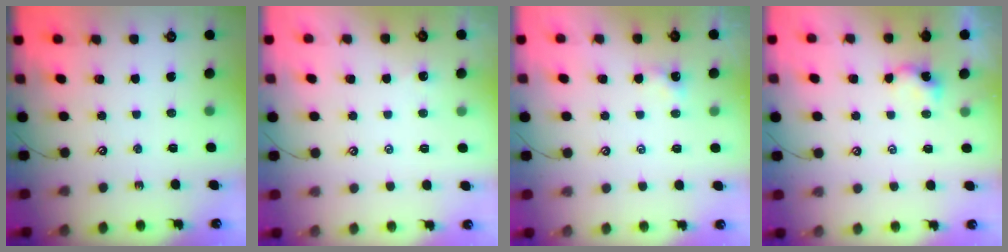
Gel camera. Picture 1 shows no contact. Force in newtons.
{"total": 2.5, "press": 2.5, "slide": 0.3}
{"total": 1.1, "press": 1.1, "slide": 0.3}
{"total": 0.0}